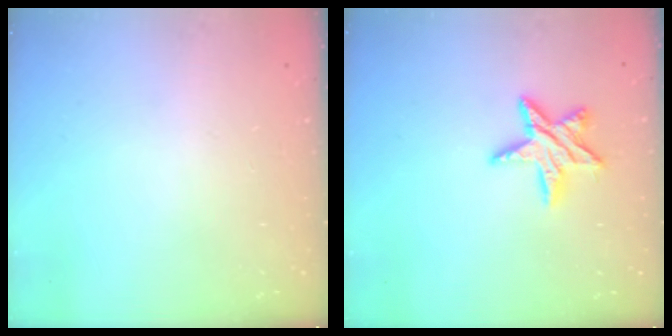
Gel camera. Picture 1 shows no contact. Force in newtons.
{"total": 10.2, "press": 10.2, "slide": 0.9}